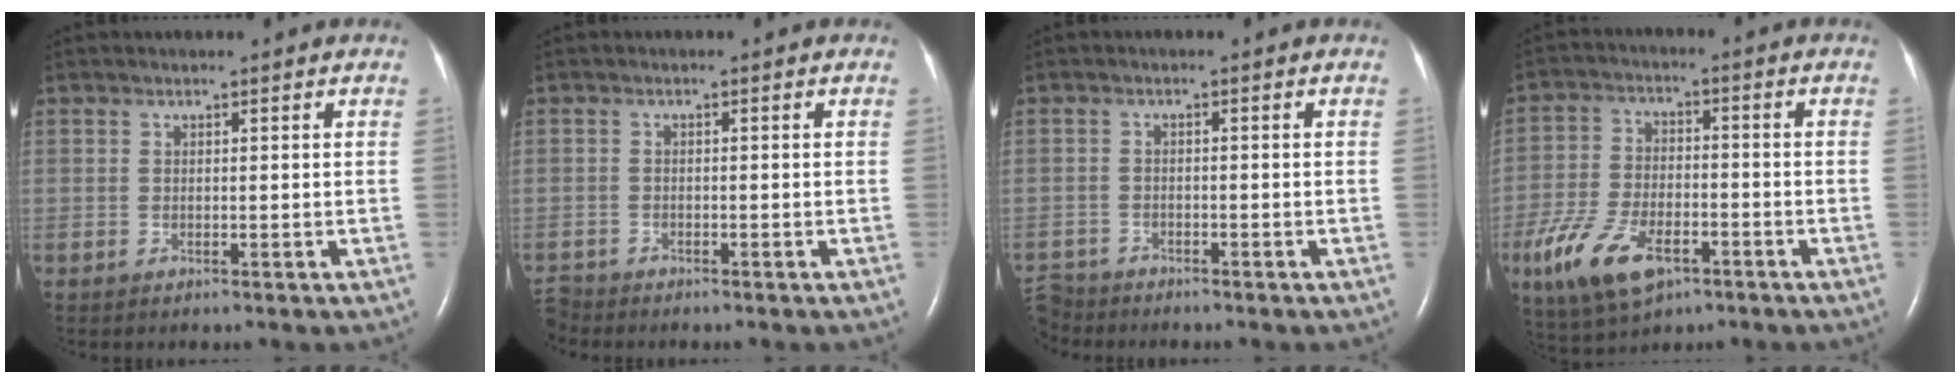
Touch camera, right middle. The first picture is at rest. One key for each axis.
{"total": 2.2, "fx": -2.1, "fy": 0.3, "fz": -0.3, "tx": 0.009, "ty": -0.010, "tz": -0.039}
{"total": 4.2, "fx": -4.0, "fy": 1.1, "fz": -0.4, "tx": 0.010, "ty": -0.012, "tz": -0.077}
{"total": 11.7, "fx": -6.1, "fy": 5.4, "fz": 8.4, "tx": -0.181, "ty": -0.011, "tz": -0.105}